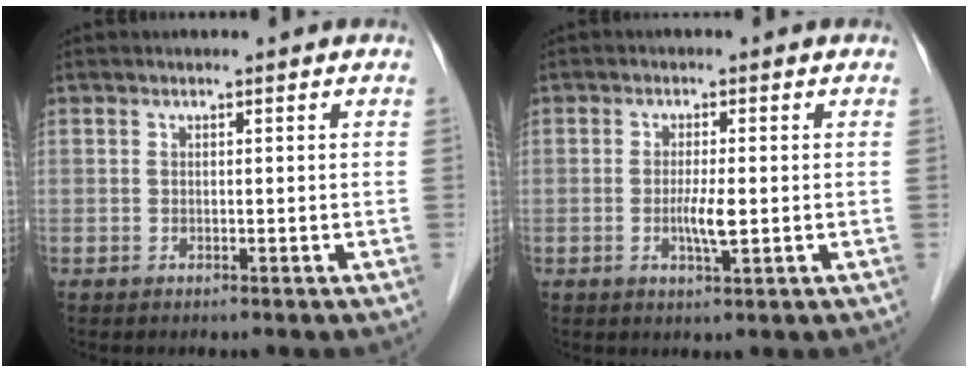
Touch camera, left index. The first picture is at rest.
{"total": 3.4, "force": [-0.4, 0.3, 3.3], "torque": [-0.062, -0.005, -0.005]}